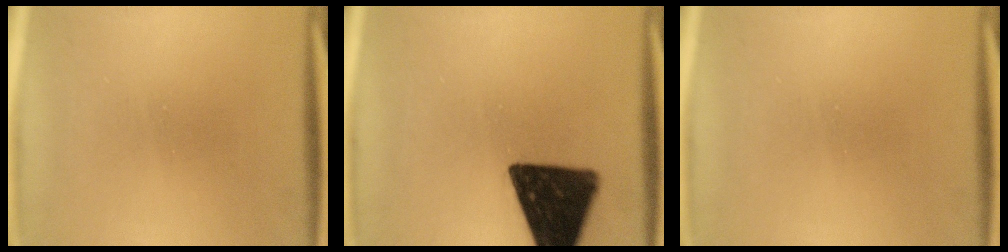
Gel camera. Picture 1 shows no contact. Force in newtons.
{"total": 17.1}
{"total": 0.0}